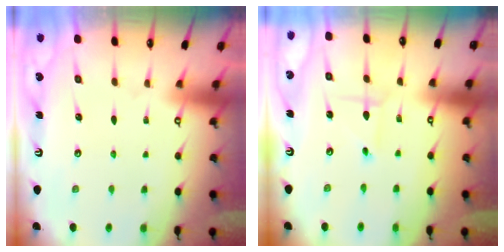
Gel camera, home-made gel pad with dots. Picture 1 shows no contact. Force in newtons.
{"total": 1.0, "press": 1.0, "slide": 0.1}